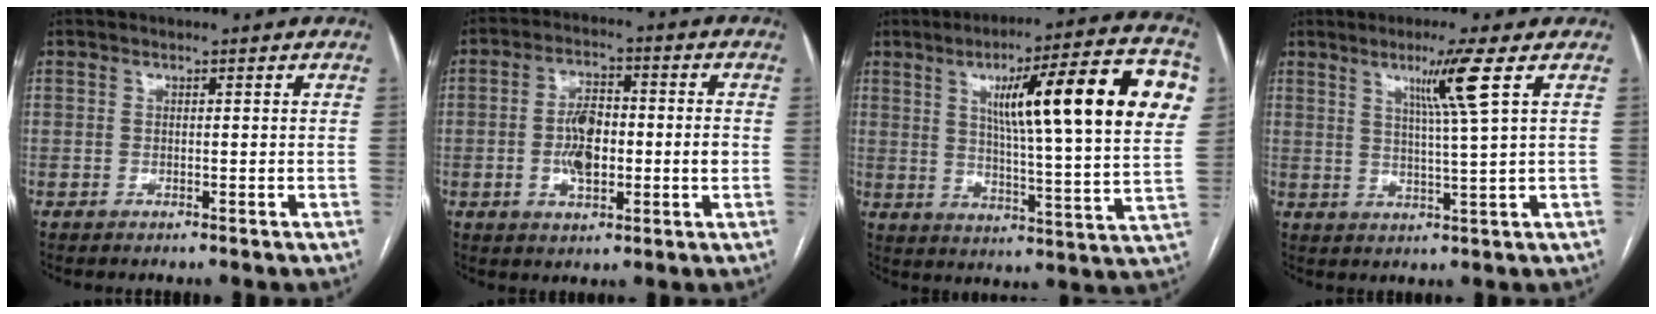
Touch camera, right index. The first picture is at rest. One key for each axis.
{"total": 8.3, "fx": -0.9, "fy": 3.3, "fz": 7.5, "tx": -0.147, "ty": 0.014, "tz": -0.015}
{"total": 23.1, "fx": 7.2, "fy": 1.8, "fz": 21.9, "tx": -0.294, "ty": 0.023, "tz": 0.097}
{"total": 6.6, "fx": 3.0, "fy": -1.9, "fz": 5.6, "tx": -0.102, "ty": -0.011, "tz": 0.056}